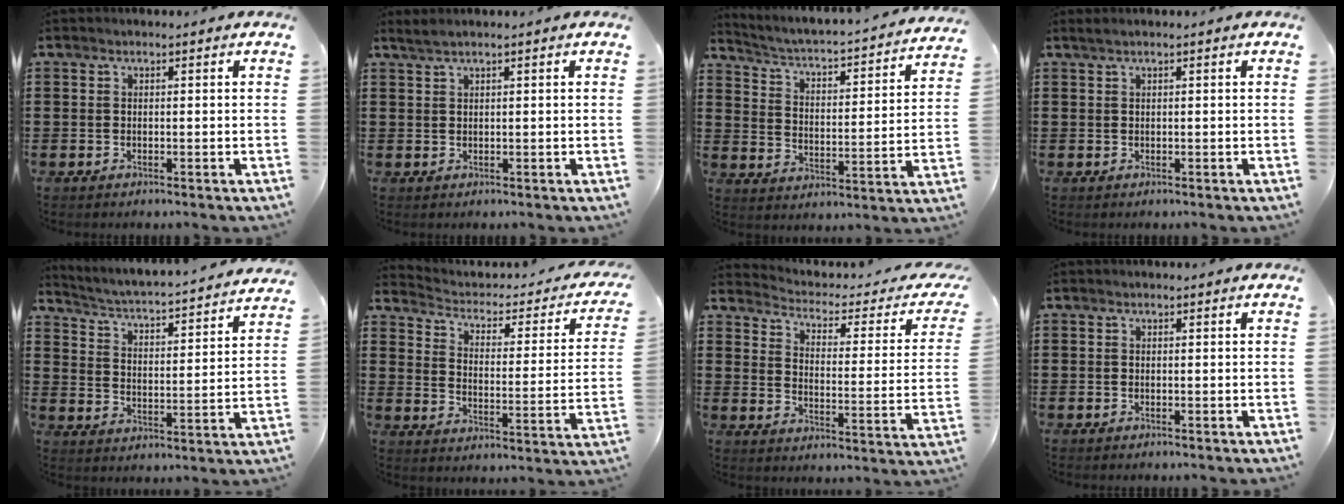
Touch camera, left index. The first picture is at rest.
{"total": 1.2, "force": [0.8, -0.1, 0.9], "torque": [-0.018, -0.001, 0.016]}
{"total": 2.3, "force": [2.1, 0.0, 1.0], "torque": [-0.037, -0.032, 0.022]}
{"total": 0.6, "force": [0.3, -0.1, 0.6], "torque": [-0.010, -0.002, 0.006]}
{"total": 2.7, "force": [2.6, -0.5, 0.6], "torque": [-0.031, -0.035, 0.031]}
{"total": 2.1, "force": [1.3, 0.9, 1.3], "torque": [-0.040, -0.021, 0.013]}
{"total": 2.3, "force": [2.0, 0.4, 1.1], "torque": [-0.040, -0.024, 0.024]}
{"total": 0.0}